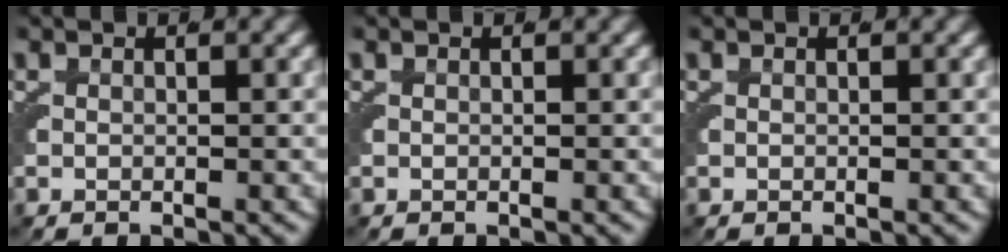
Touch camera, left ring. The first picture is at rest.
{"total": 0.0}
{"total": 0.0}